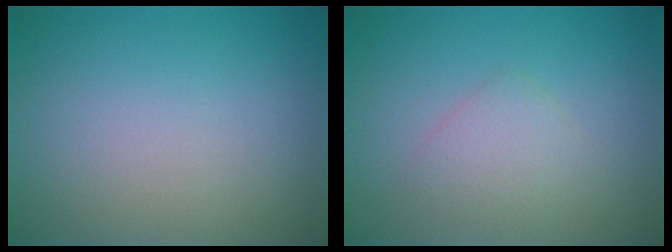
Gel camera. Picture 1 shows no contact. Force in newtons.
{"total": 1.8, "press": 1.8, "slide": 0.0}